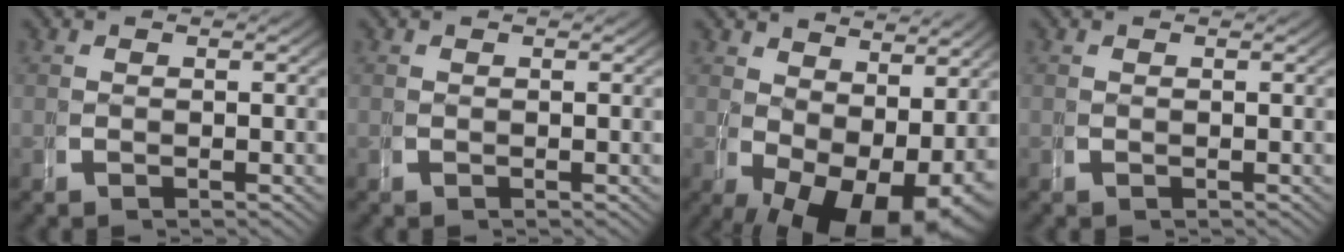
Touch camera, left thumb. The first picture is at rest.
{"total": 0.0}
{"total": 8.5, "force": [-1.7, 5.3, 6.5], "torque": [-0.104, -0.052, 0.005]}
{"total": 0.0}